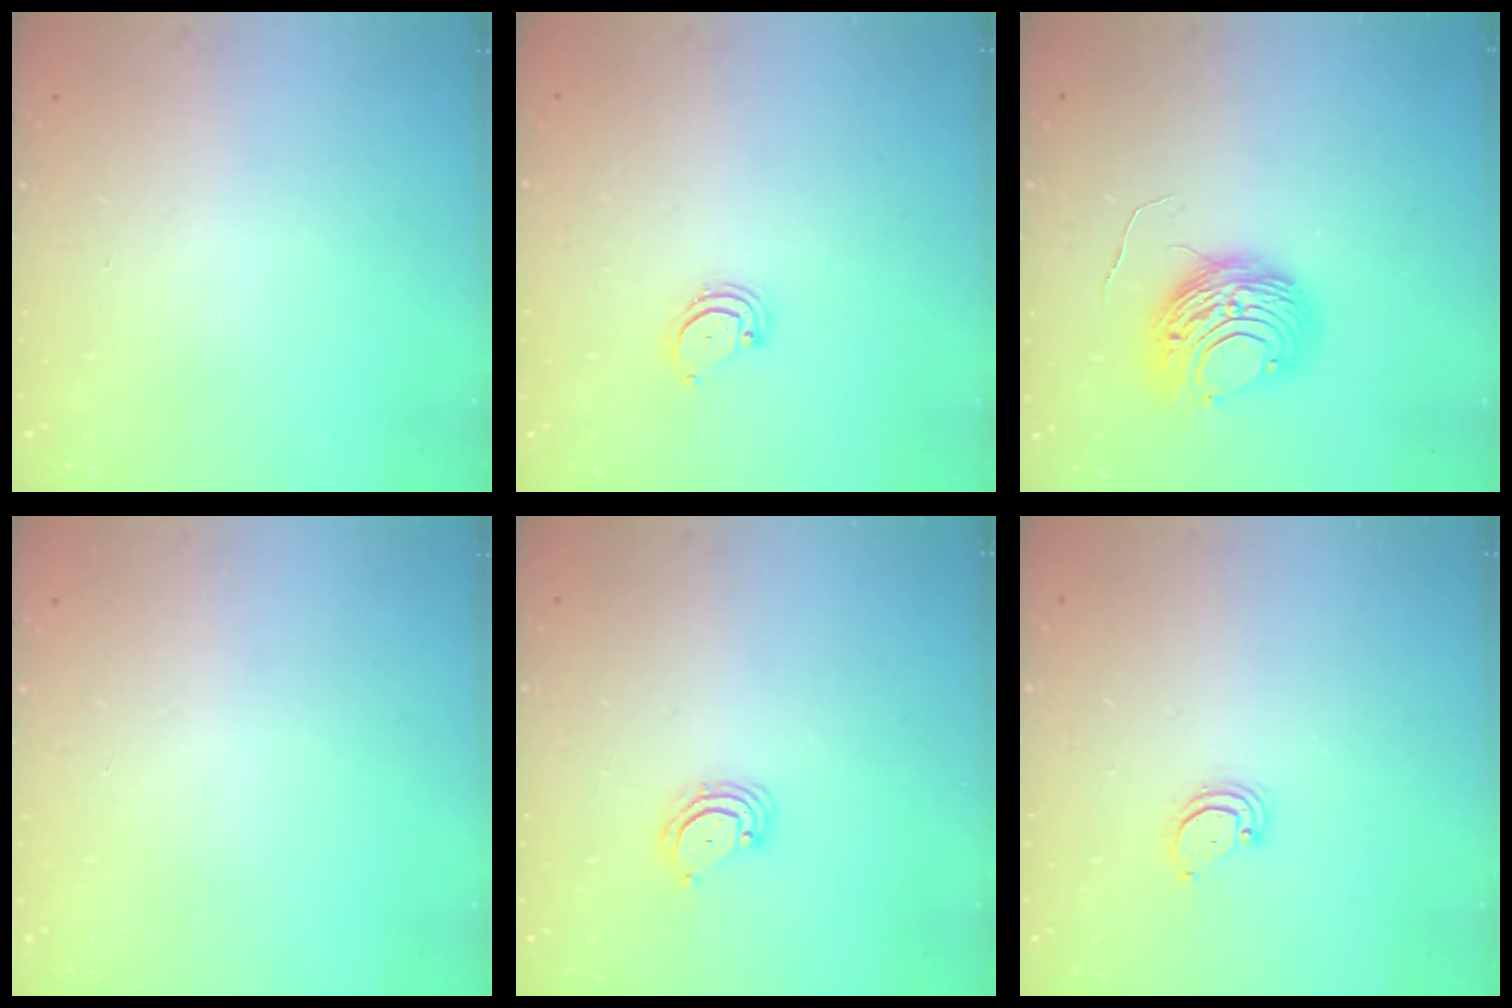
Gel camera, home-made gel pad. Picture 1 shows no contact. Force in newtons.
{"total": 3.0, "press": 3.0, "slide": 0.4}
{"total": 9.7, "press": 9.7, "slide": 0.6}
{"total": 0.0}
{"total": 4.5, "press": 4.5, "slide": 0.3}
{"total": 2.6, "press": 2.6, "slide": 0.1}